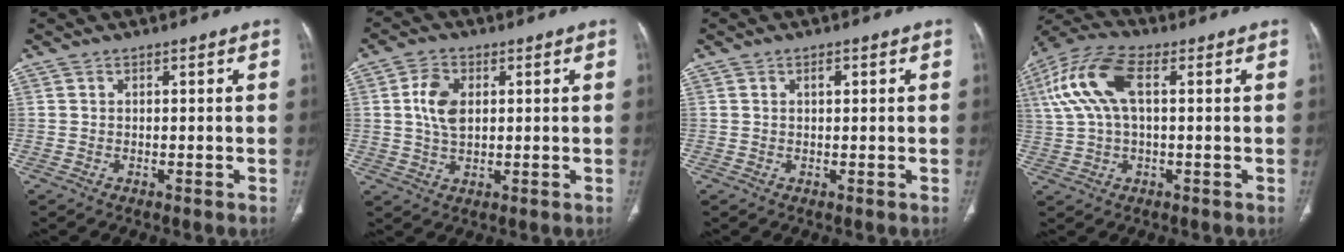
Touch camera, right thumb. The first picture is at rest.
{"total": 6.5, "force": [1.2, 4.0, 5.0], "torque": [-0.094, -0.002, 0.023]}
{"total": 1.1, "force": [0.4, 0.6, 0.9], "torque": [-0.009, 0.002, 0.006]}
{"total": 12.7, "force": [3.0, 6.1, 10.8], "torque": [-0.247, 0.032, 0.056]}